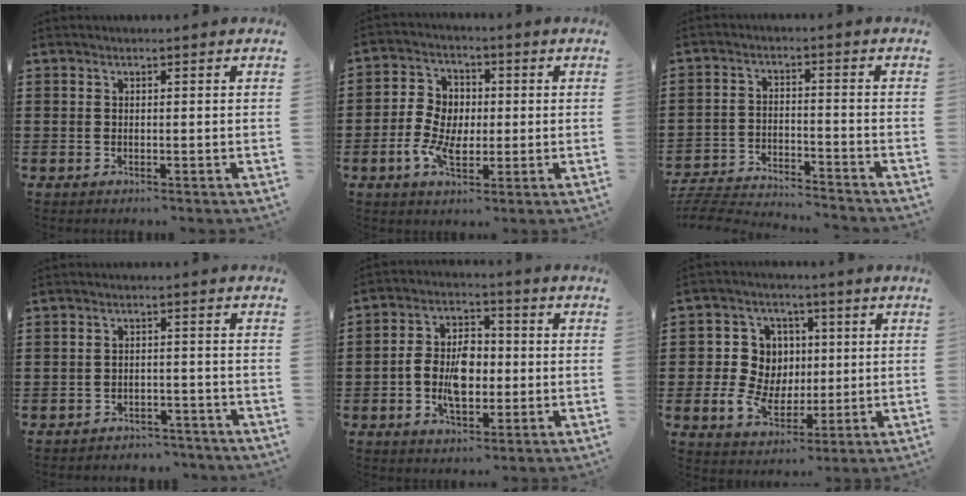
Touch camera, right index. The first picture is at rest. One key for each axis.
{"total": 6.4, "fx": -1.5, "fy": 4.8, "fz": 3.9, "tx": -0.100, "ty": 0.011, "tz": -0.035}
{"total": 4.9, "fx": -4.9, "fy": 0.0, "fz": 0.7, "tx": -0.027, "ty": -0.005, "tz": -0.103}
{"total": 2.6, "fx": -2.6, "fy": 0.5, "fz": 0.0, "tx": -0.008, "ty": -0.001, "tz": -0.055}
{"total": 7.9, "fx": -1.2, "fy": 5.1, "fz": 5.9, "tx": -0.123, "ty": 0.009, "tz": -0.028}
{"total": 8.3, "fx": 0.0, "fy": 7.6, "fz": 3.3, "tx": -0.097, "ty": 0.015, "tz": 0.000}